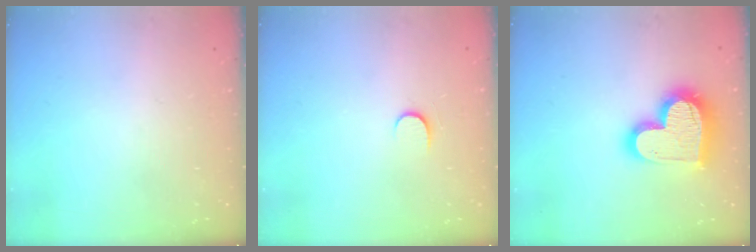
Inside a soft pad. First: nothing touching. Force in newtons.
{"total": 5.3, "press": 5.3, "slide": 0.6}
{"total": 19.1, "press": 19.0, "slide": 1.6}